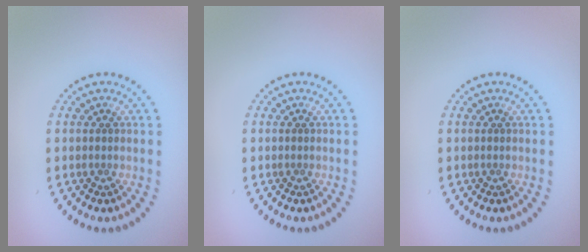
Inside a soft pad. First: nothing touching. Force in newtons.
{"total": 0.0}
{"total": 0.0}